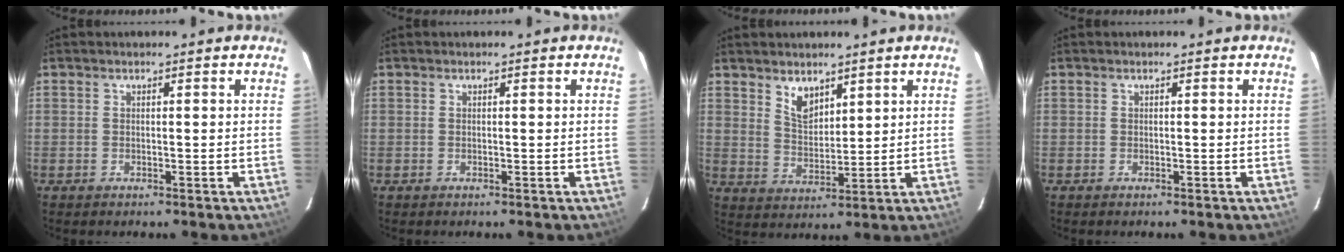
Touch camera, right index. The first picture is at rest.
{"total": 0.0}
{"total": 5.3, "force": [3.8, 2.6, 2.7], "torque": [-0.042, 0.001, 0.074]}
{"total": 0.0}